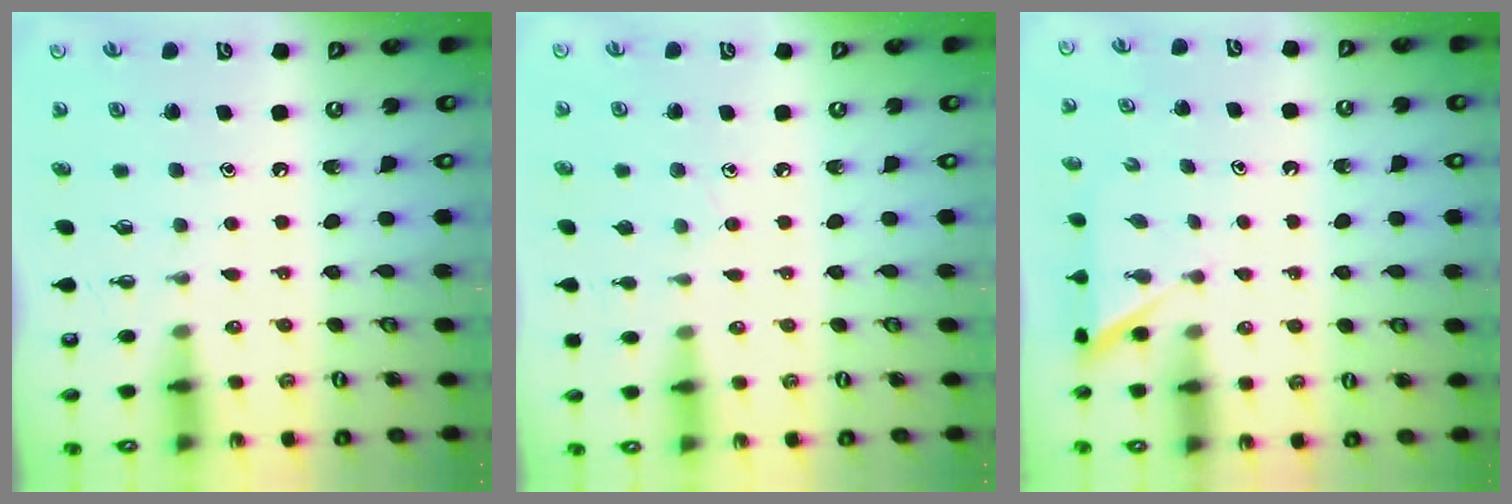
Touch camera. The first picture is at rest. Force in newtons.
{"total": 4.6, "press": 4.5, "slide": 0.5}
{"total": 2.4, "press": 2.4, "slide": 0.3}